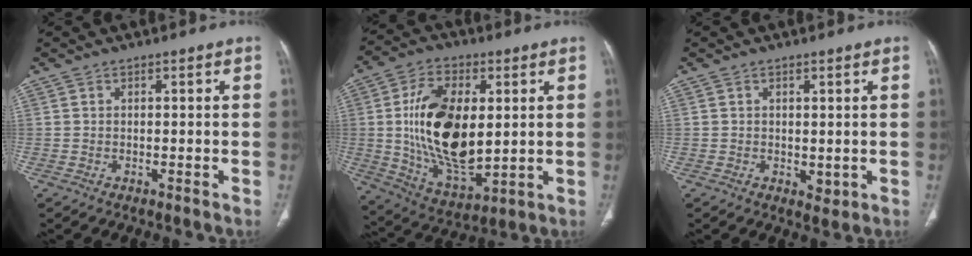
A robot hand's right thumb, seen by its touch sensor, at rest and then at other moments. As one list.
[{"total": 20.1, "force": [2.0, 10.8, 16.8], "torque": [-0.293, -0.017, 0.046]}, {"total": 1.9, "force": [0.2, 1.4, 1.3], "torque": [-0.015, -0.006, 0.010]}]